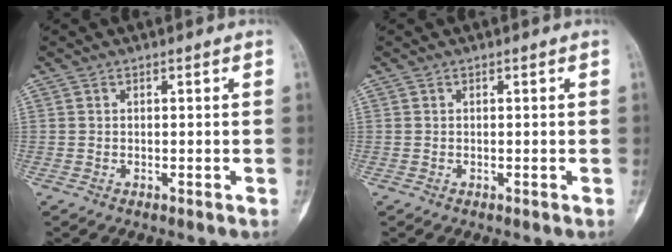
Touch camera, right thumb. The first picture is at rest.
{"total": 0.0}